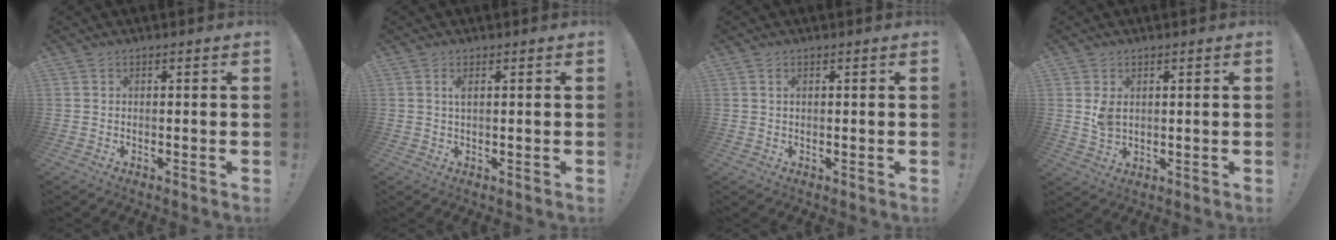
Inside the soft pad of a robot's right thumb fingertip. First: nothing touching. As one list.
[{"total": 1.7, "force": [0.5, 0.3, 1.6], "torque": [-0.030, 0.000, 0.006]}, {"total": 0.8, "force": [0.4, 0.3, 0.7], "torque": [-0.010, -0.001, 0.006]}, {"total": 4.0, "force": [1.3, 2.5, 2.9], "torque": [-0.044, -0.001, 0.023]}]